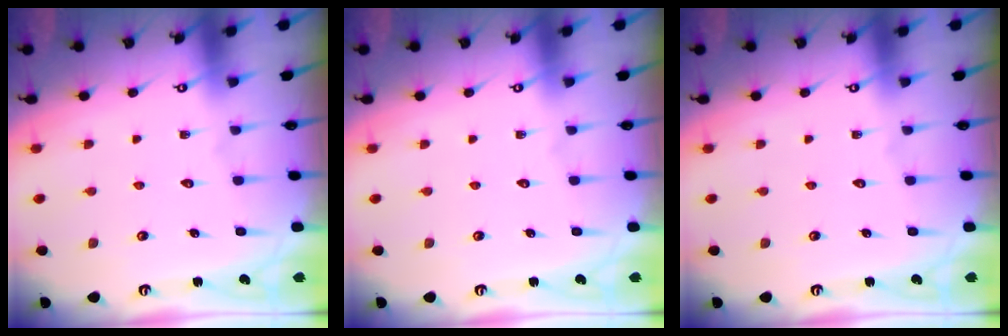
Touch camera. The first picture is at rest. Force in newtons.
{"total": 0.0}
{"total": 0.0}